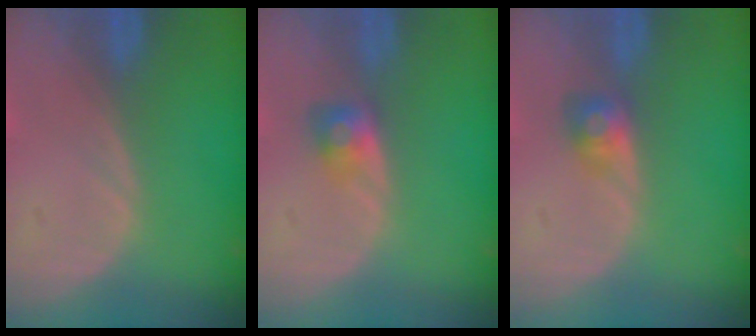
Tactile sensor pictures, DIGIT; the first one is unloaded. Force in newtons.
{"total": 2.8, "press": 2.6, "slide": 1.2}
{"total": 2.9, "press": 2.7, "slide": 1.0}